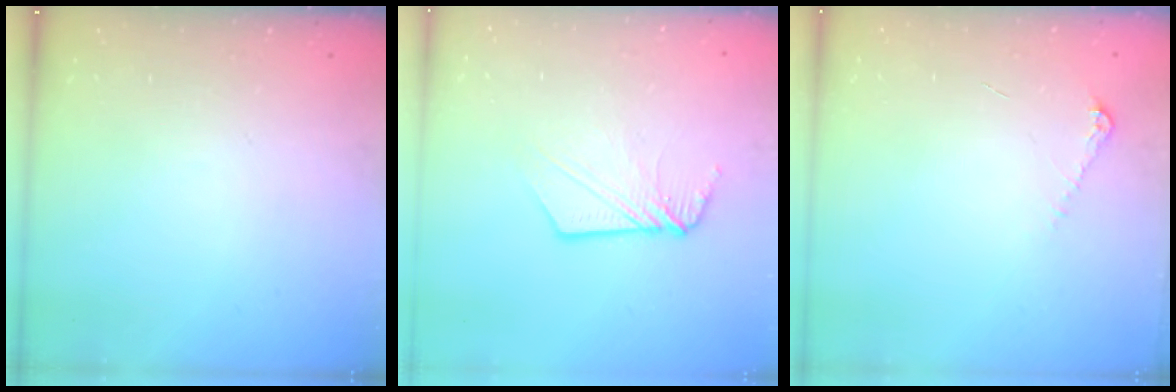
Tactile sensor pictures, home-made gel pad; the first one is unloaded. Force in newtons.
{"total": 8.3, "press": 8.3, "slide": 0.3}
{"total": 4.9, "press": 4.9, "slide": 0.7}